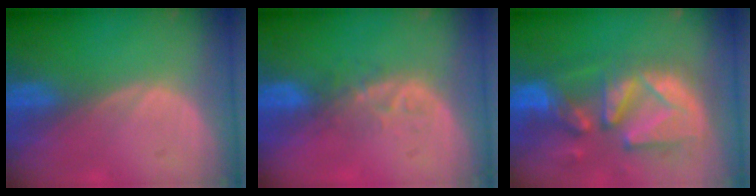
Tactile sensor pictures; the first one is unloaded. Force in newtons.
{"total": 3.4, "press": 3.2, "slide": 1.1}
{"total": 13.1, "press": 11.4, "slide": 6.5}